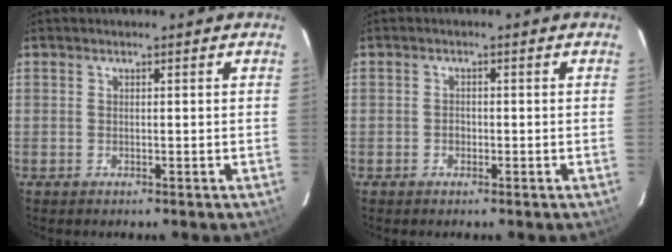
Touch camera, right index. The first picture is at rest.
{"total": 1.2, "force": [-0.4, 1.0, 0.4], "torque": [-0.007, 0.002, -0.006]}